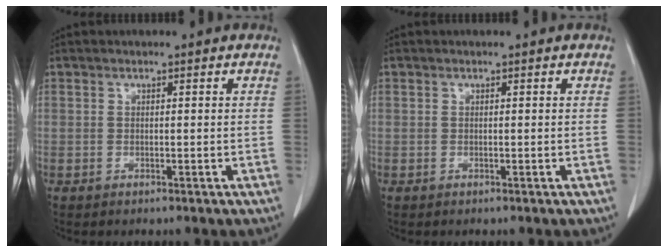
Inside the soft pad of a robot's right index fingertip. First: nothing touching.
{"total": 0.0}